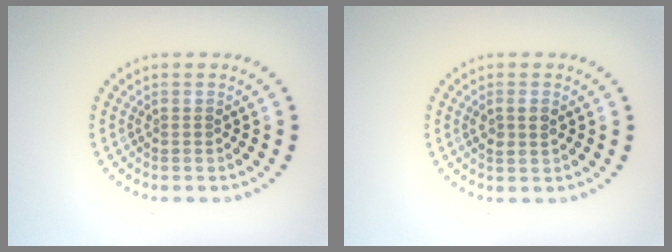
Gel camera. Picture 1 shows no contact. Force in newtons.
{"total": 1.6, "press": 1.5, "slide": 0.3}